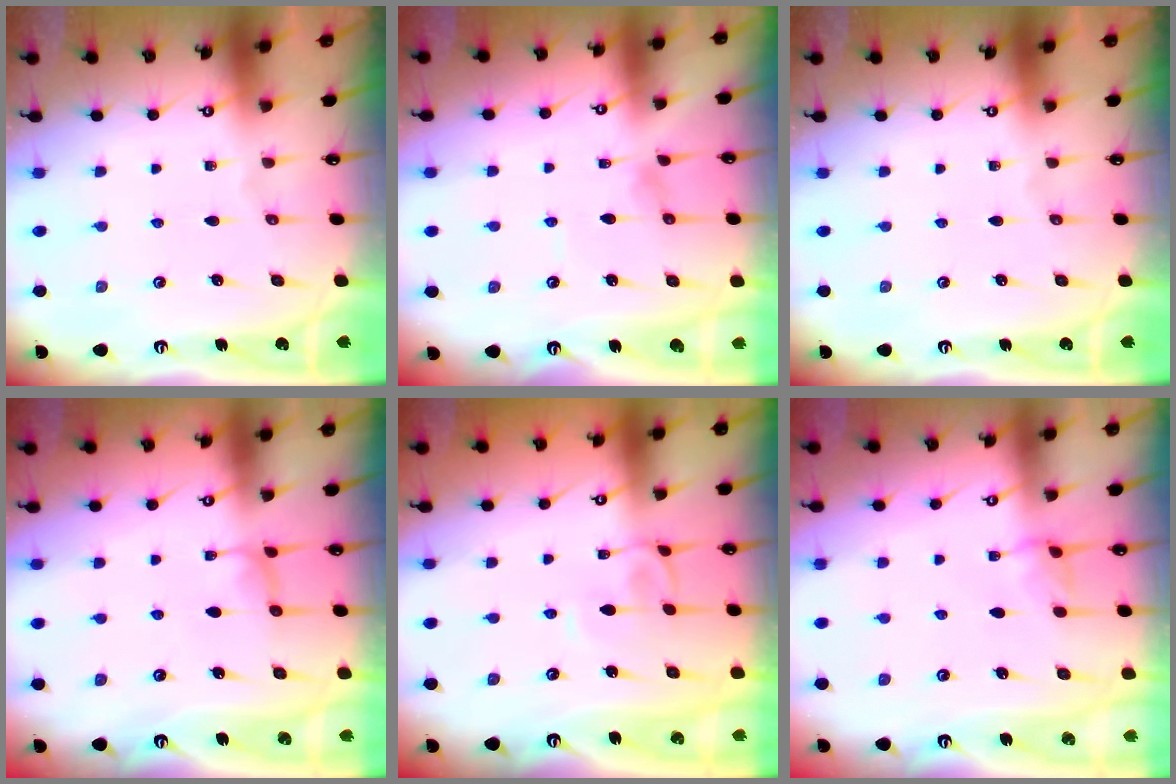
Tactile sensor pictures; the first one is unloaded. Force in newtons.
{"total": 0.9, "press": 0.9, "slide": 0.3}
{"total": 0.0}
{"total": 0.6, "press": 0.6, "slide": 0.3}
{"total": 3.7, "press": 3.7, "slide": 0.0}
{"total": 2.7, "press": 2.7, "slide": 0.2}